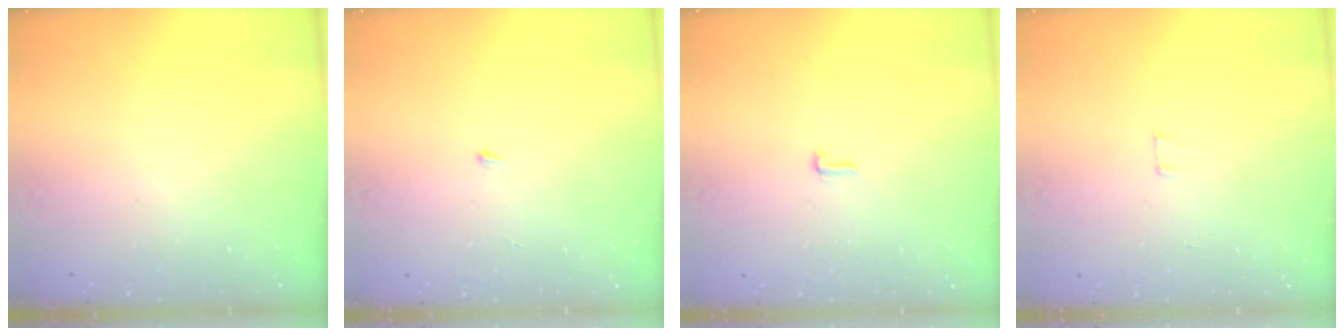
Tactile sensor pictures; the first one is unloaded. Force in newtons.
{"total": 3.3, "press": 3.3, "slide": 0.2}
{"total": 3.7, "press": 3.3, "slide": 1.7}
{"total": 2.9, "press": 2.9, "slide": 0.2}